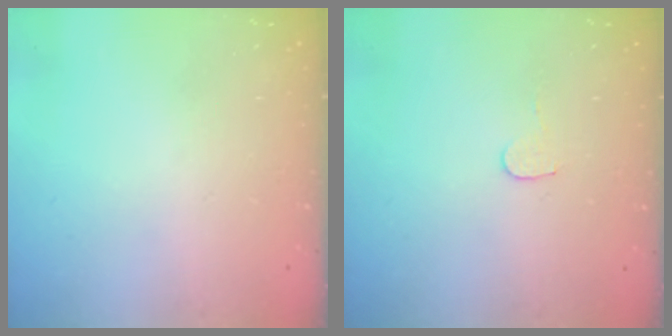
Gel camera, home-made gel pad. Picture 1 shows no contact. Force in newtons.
{"total": 4.5, "press": 4.5, "slide": 0.4}